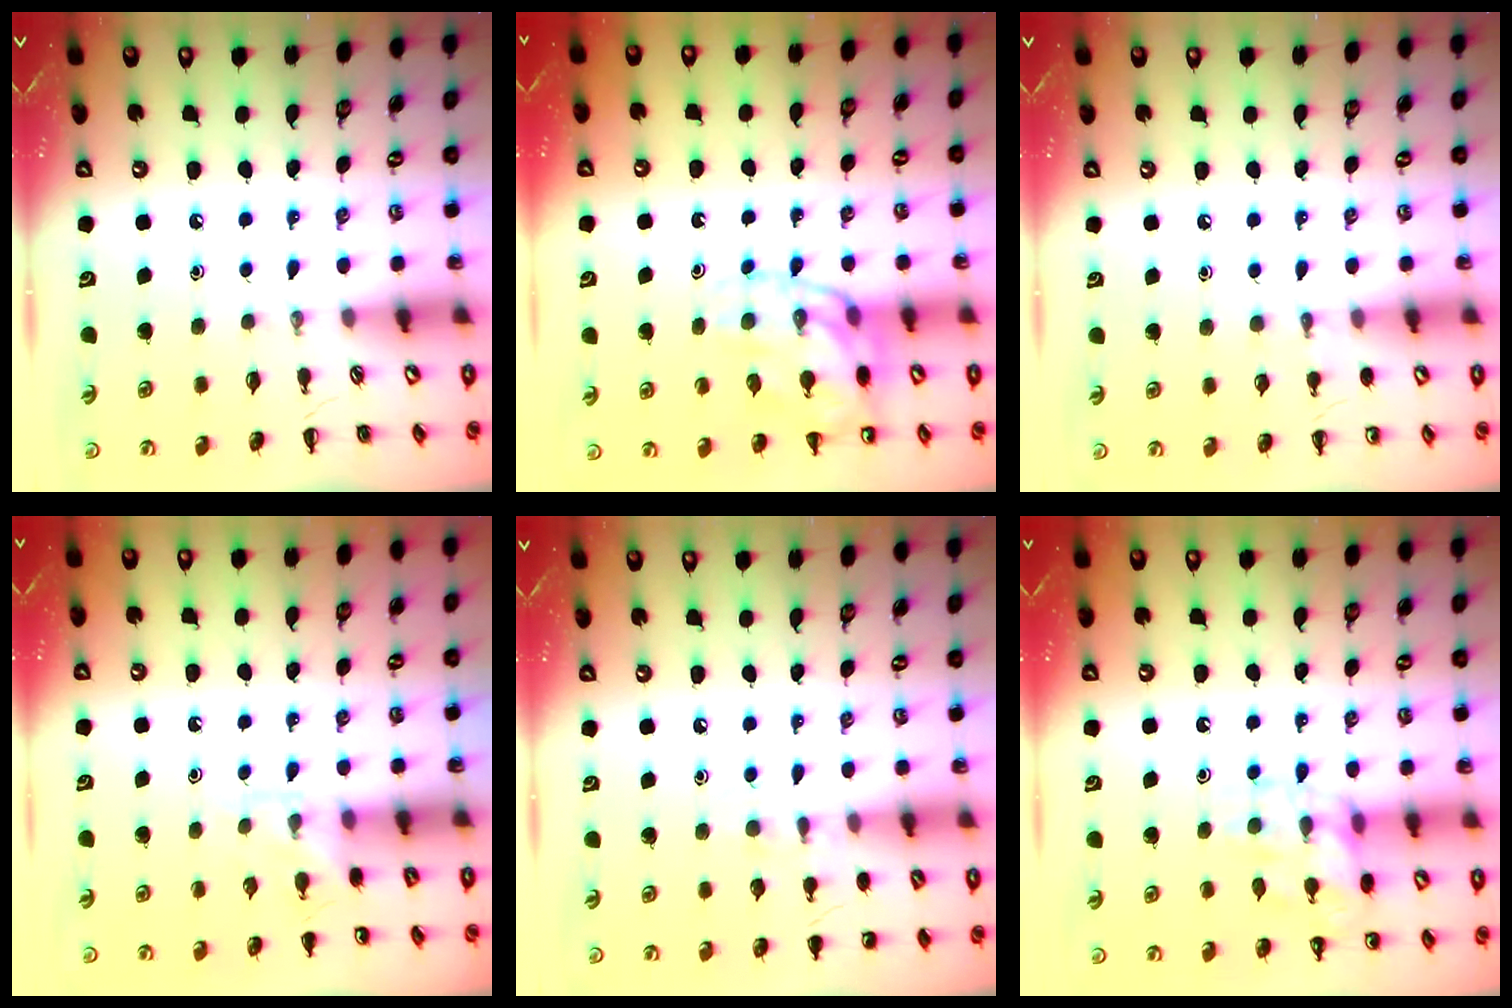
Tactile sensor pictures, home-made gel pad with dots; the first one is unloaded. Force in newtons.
{"total": 14.0, "press": 13.8, "slide": 2.4}
{"total": 4.3, "press": 4.1, "slide": 1.3}
{"total": 5.3, "press": 4.9, "slide": 2.1}
{"total": 6.7, "press": 6.5, "slide": 1.7}
{"total": 14.5, "press": 14.4, "slide": 1.9}